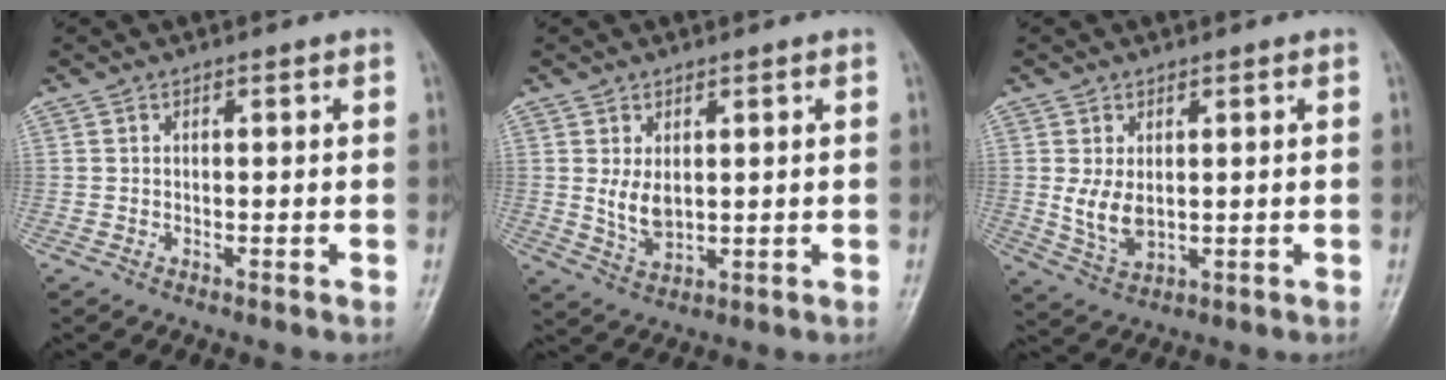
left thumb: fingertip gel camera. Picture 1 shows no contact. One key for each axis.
{"total": 4.8, "fx": 1.0, "fy": 2.9, "fz": 3.7, "tx": -0.057, "ty": -0.013, "tz": 0.028}
{"total": 5.6, "fx": 0.6, "fy": 3.5, "fz": 4.3, "tx": -0.075, "ty": -0.012, "tz": 0.023}